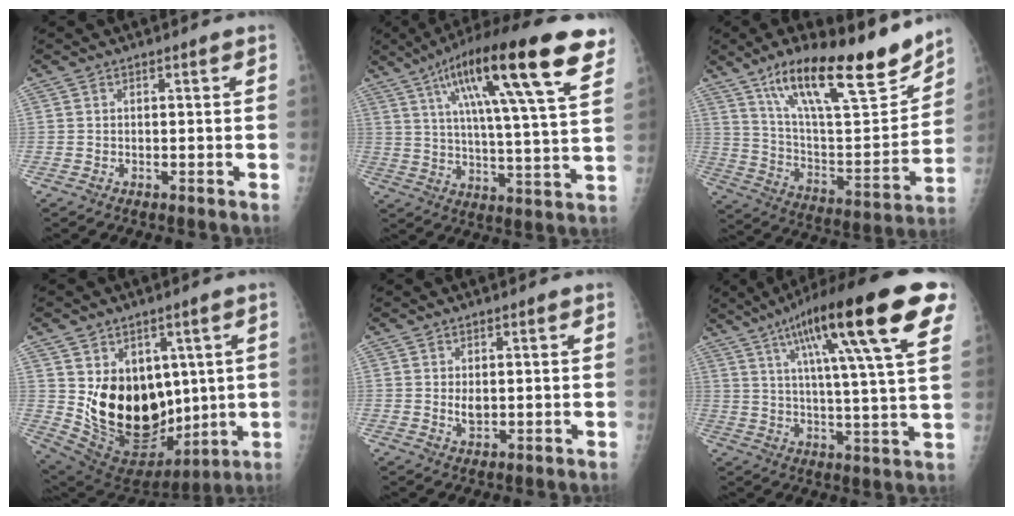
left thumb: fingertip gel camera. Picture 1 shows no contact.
{"total": 25.0, "force": [13.1, 4.3, 20.9], "torque": [-0.319, -0.017, 0.200]}
{"total": 25.1, "force": [17.2, 6.8, 17.0], "torque": [-0.242, -0.065, 0.292]}
{"total": 19.8, "force": [2.5, 13.6, 14.1], "torque": [-0.193, -0.040, 0.084]}
{"total": 2.6, "force": [0.5, 1.5, 2.1], "torque": [-0.028, -0.009, 0.013]}
{"total": 24.9, "force": [11.8, 4.1, 21.5], "torque": [-0.324, -0.003, 0.172]}